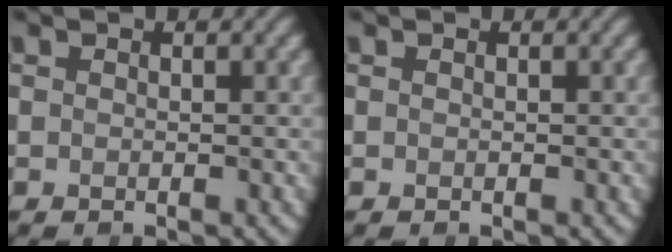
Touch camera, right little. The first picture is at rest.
{"total": 0.0}